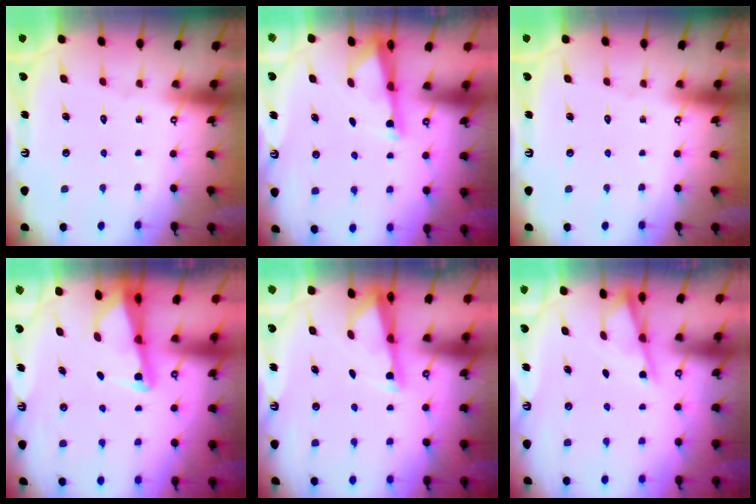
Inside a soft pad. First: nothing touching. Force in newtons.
{"total": 2.9, "press": 2.9, "slide": 0.6}
{"total": 0.0}
{"total": 2.6, "press": 2.6, "slide": 0.2}
{"total": 3.0, "press": 2.9, "slide": 0.5}
{"total": 2.5, "press": 2.5, "slide": 0.4}